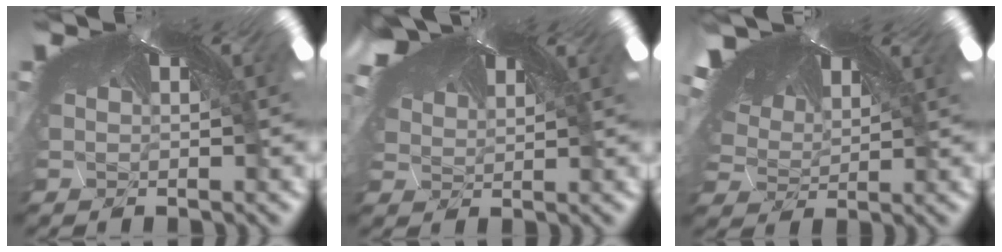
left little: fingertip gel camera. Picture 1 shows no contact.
{"total": 1.5, "force": [-1.2, -0.8, -0.3], "torque": [0.007, -0.015, -0.010]}
{"total": 2.3, "force": [-2.2, 0.3, 0.3], "torque": [-0.024, -0.028, -0.027]}